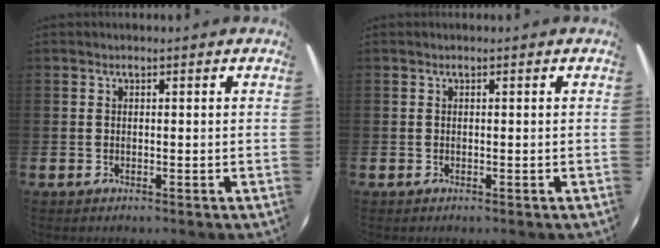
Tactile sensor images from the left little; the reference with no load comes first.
{"total": 0.0}